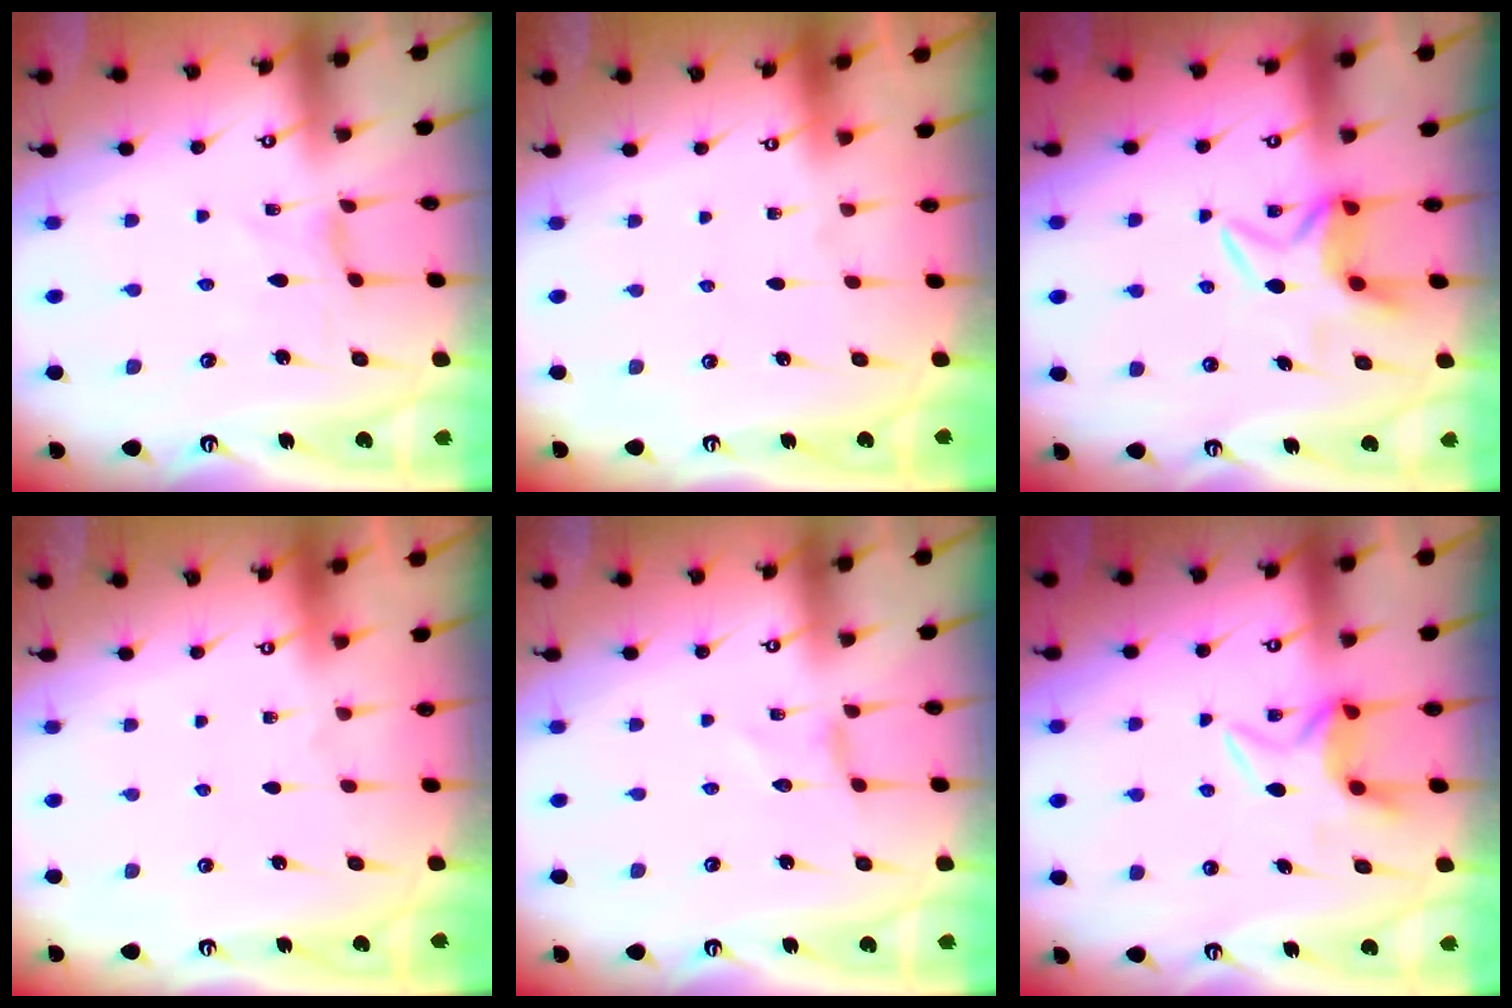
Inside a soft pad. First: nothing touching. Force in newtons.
{"total": 0.0}
{"total": 5.6, "press": 5.6, "slide": 0.4}
{"total": 0.0}
{"total": 0.0}
{"total": 6.3, "press": 6.3, "slide": 0.6}